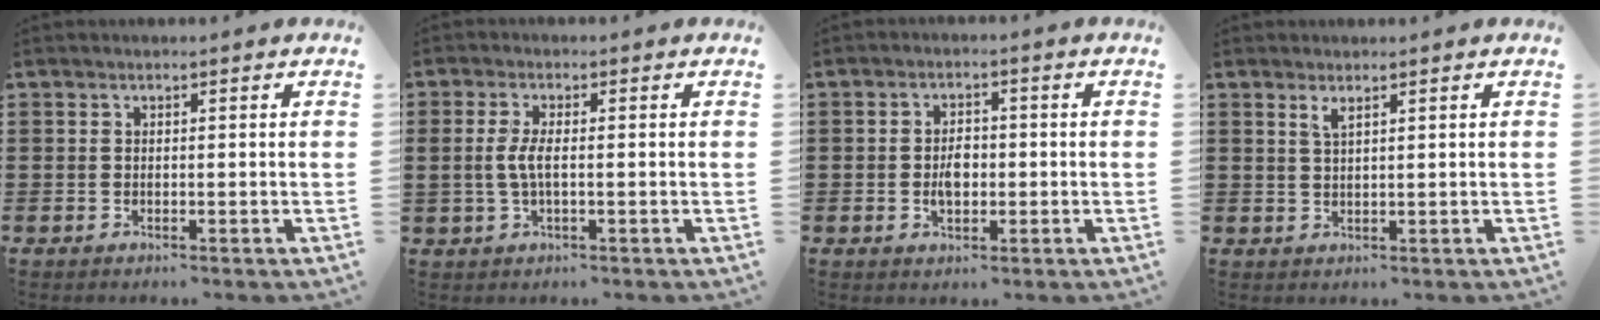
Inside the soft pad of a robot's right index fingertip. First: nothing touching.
{"total": 3.5, "force": [-0.3, 1.1, 3.3], "torque": [-0.083, -0.005, -0.013]}
{"total": 3.4, "force": [-0.4, 2.0, 2.6], "torque": [-0.042, 0.003, -0.010]}
{"total": 1.6, "force": [1.1, 0.3, 1.1], "torque": [-0.024, 0.002, 0.019]}